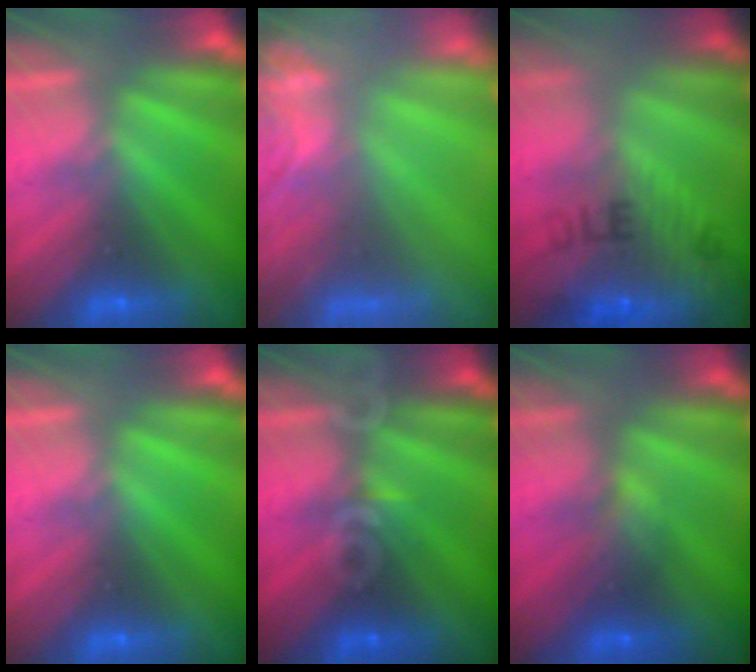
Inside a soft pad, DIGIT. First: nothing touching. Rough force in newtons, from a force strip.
{"total": 6.9}
{"total": 8.8}
{"total": 0.0}
{"total": 3.2}
{"total": 2.2}